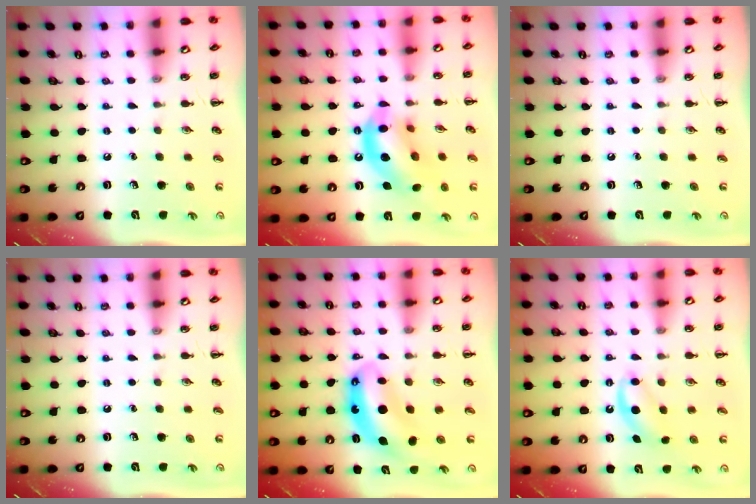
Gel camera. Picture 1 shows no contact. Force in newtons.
{"total": 15.6, "press": 15.2, "slide": 3.3}
{"total": 0.0}
{"total": 0.0}
{"total": 8.8, "press": 8.6, "slide": 1.9}
{"total": 5.1, "press": 5.0, "slide": 1.1}